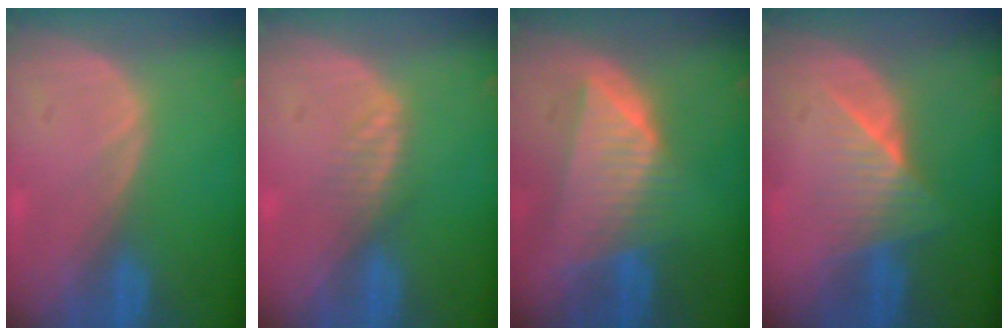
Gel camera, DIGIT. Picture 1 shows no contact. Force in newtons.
{"total": 2.0, "press": 2.0, "slide": 0.2}
{"total": 8.0, "press": 7.3, "slide": 3.4}
{"total": 6.3, "press": 5.6, "slide": 2.9}